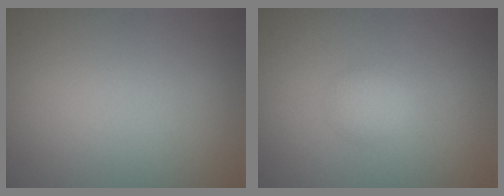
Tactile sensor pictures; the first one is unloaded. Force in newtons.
{"total": 1.4, "press": 1.4, "slide": 0.1}